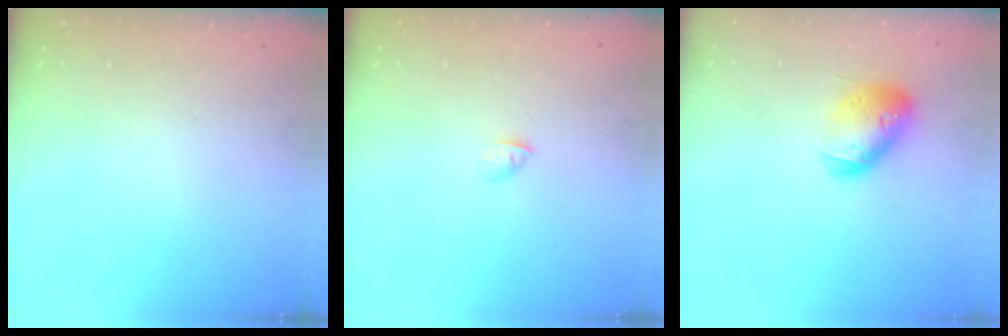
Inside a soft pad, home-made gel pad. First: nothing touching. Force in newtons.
{"total": 2.8, "press": 2.7, "slide": 0.7}
{"total": 12.6, "press": 12.4, "slide": 1.9}